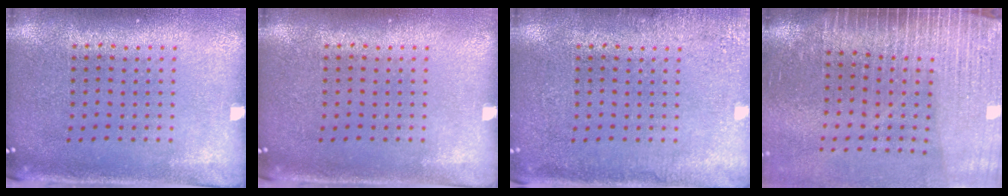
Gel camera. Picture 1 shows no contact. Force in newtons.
{"total": 0.0}
{"total": 2.3, "press": 2.2, "slide": 0.3}
{"total": 3.7, "press": 3.2, "slide": 1.9}